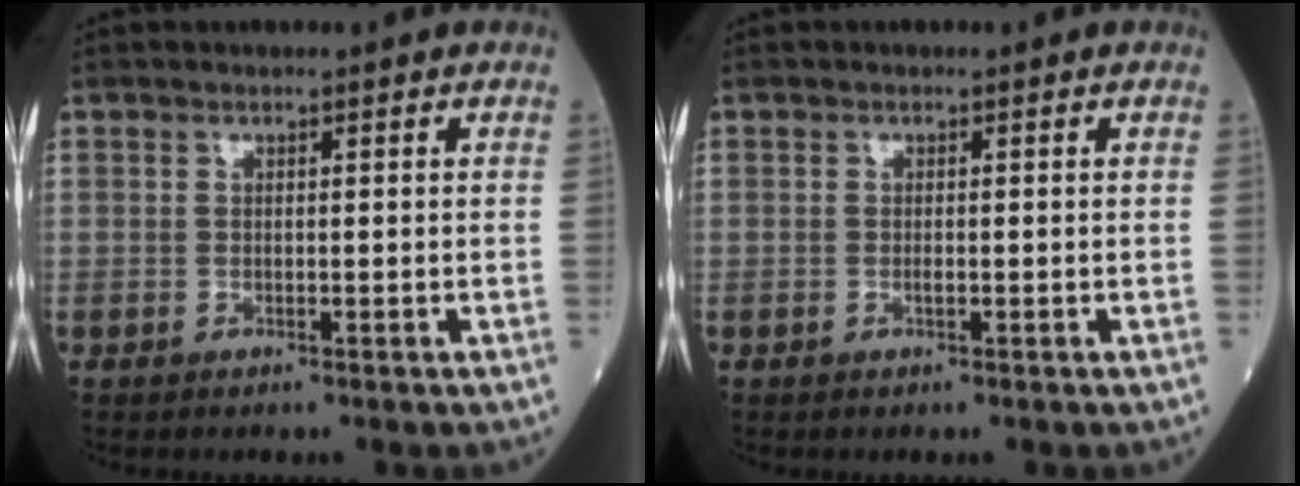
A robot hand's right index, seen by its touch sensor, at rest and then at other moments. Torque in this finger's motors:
{"motor_torque": [0.15, -0.05, 0.08, 0.03]}